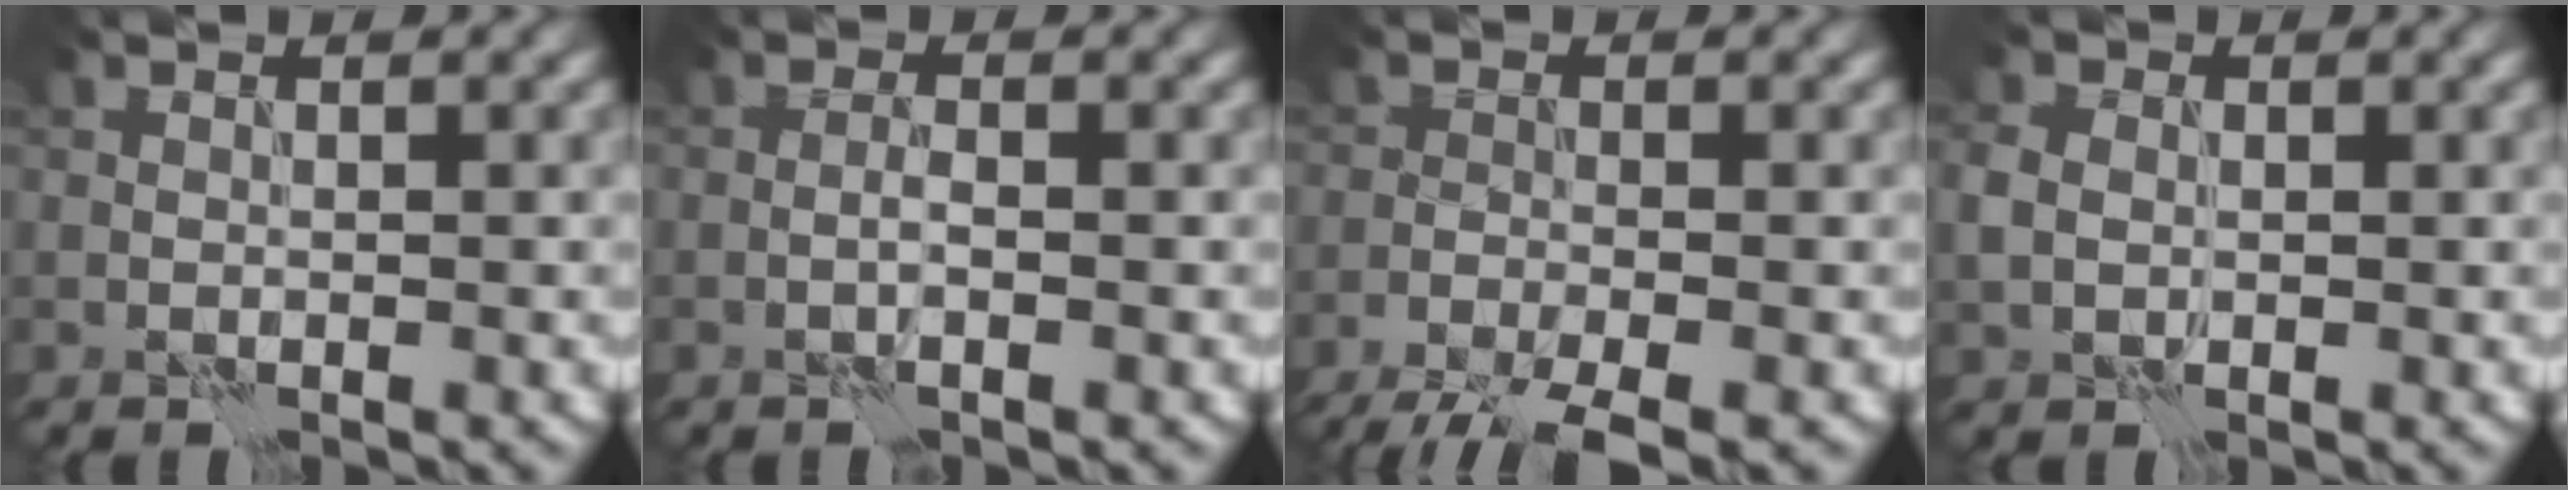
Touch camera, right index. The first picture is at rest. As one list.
[{"total": 1.3, "force": [-0.5, 0.2, 1.2], "torque": [-0.024, 0.004, -0.012]}, {"total": 6.3, "force": [-4.9, 1.3, 3.7], "torque": [-0.070, -0.027, -0.088]}, {"total": 2.3, "force": [0.2, 1.9, 1.3], "torque": [-0.032, 0.005, -0.001]}]